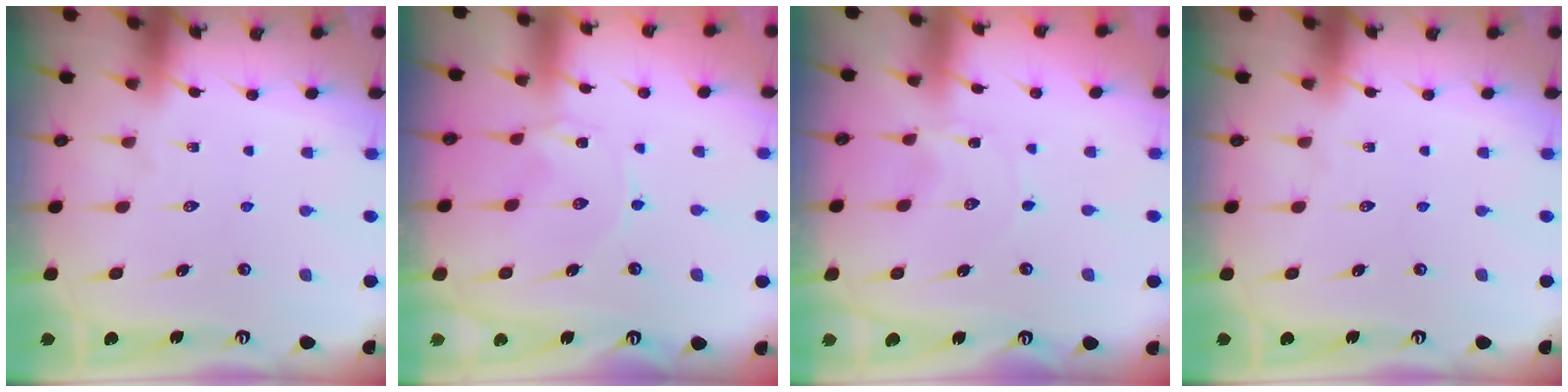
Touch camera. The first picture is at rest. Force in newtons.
{"total": 0.0}
{"total": 0.0}
{"total": 0.0}